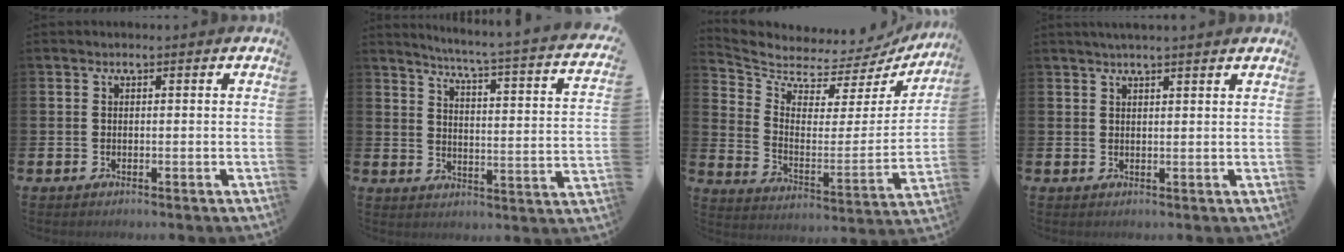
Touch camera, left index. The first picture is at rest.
{"total": 3.9, "force": [3.2, -0.6, 2.1], "torque": [-0.053, -0.043, 0.040]}
{"total": 5.3, "force": [4.7, 2.3, 0.7], "torque": [-0.049, -0.050, 0.074]}
{"total": 2.2, "force": [2.1, -0.2, 0.6], "torque": [-0.013, -0.005, 0.038]}